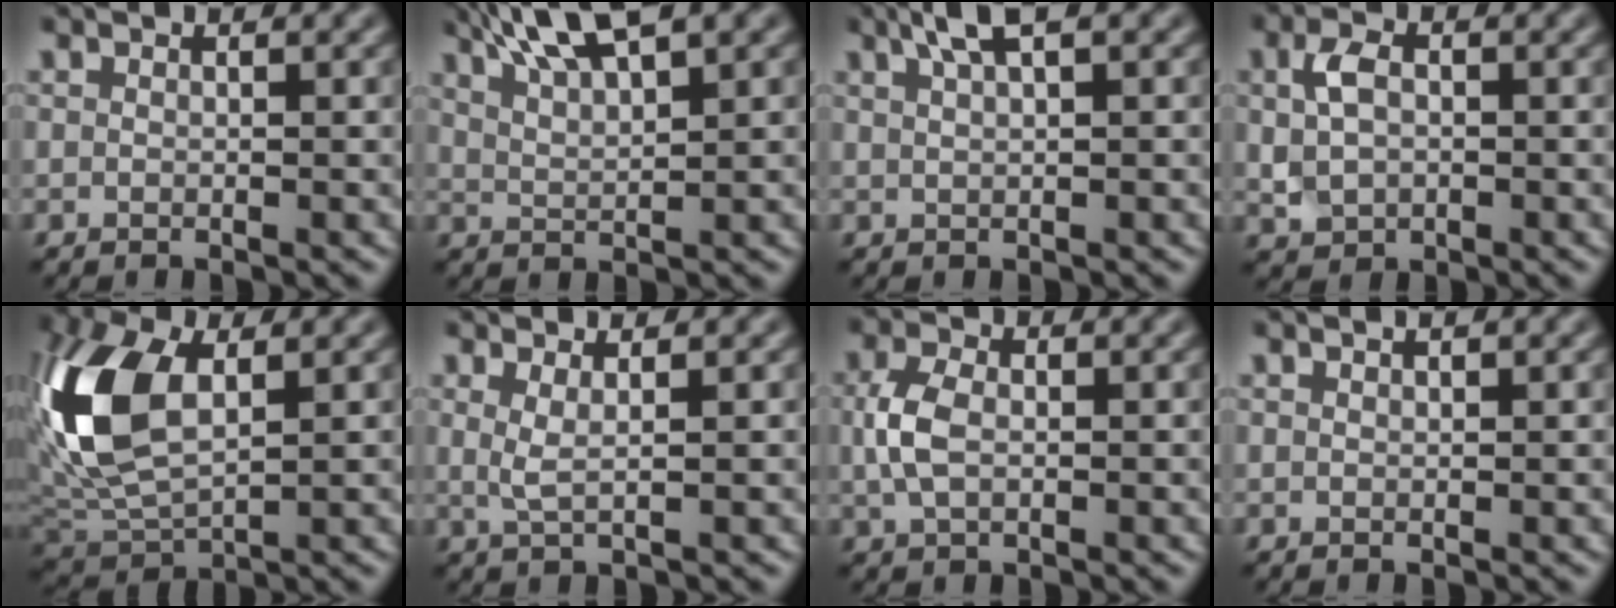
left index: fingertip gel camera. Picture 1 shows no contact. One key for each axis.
{"total": 6.7, "fx": 4.5, "fy": 1.5, "fz": 4.7, "tx": -0.075, "ty": 0.019, "tz": 0.072}
{"total": 2.4, "fx": 1.5, "fy": 0.5, "fz": 1.8, "tx": -0.030, "ty": 0.003, "tz": 0.026}
{"total": 3.6, "fx": 0.4, "fy": 2.6, "fz": 2.5, "tx": -0.053, "ty": 0.001, "tz": 0.005}
{"total": 9.6, "fx": 1.8, "fy": 5.4, "fz": 7.7, "tx": -0.185, "ty": 0.007, "tz": 0.028}
{"total": 1.8, "fx": 0.6, "fy": 0.5, "fz": 1.6, "tx": -0.031, "ty": -0.004, "tz": 0.010}
{"total": 3.2, "fx": 0.0, "fy": 2.1, "fz": 2.5, "tx": -0.060, "ty": 0.002, "tz": -0.001}
{"total": 0.5, "fx": 0.4, "fy": 0.1, "fz": 0.3, "tx": -0.002, "ty": 0.002, "tz": 0.008}